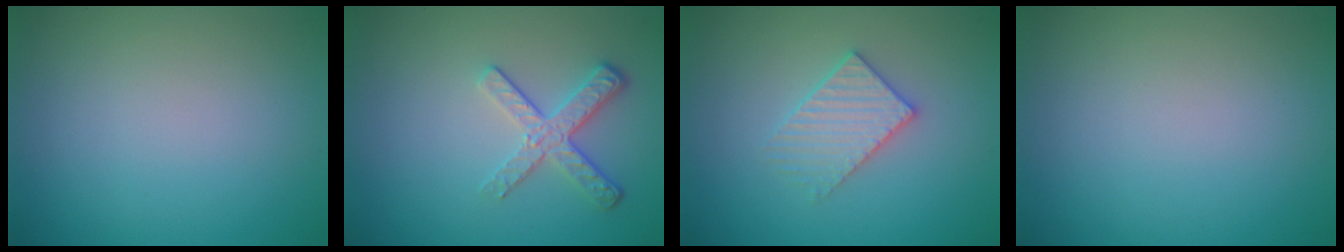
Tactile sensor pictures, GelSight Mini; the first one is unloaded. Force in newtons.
{"total": 3.0, "press": 2.3, "slide": 1.9}
{"total": 3.0, "press": 3.0, "slide": 0.5}
{"total": 0.0}